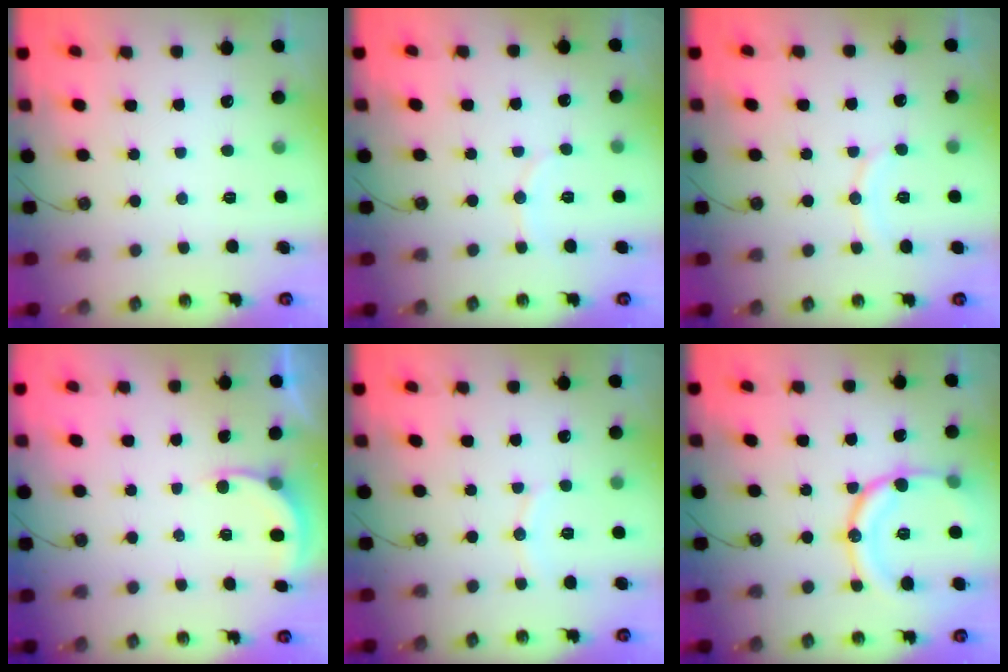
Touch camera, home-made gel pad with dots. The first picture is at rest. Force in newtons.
{"total": 4.6, "press": 4.5, "slide": 1.2}
{"total": 6.3, "press": 6.3, "slide": 0.7}
{"total": 2.9, "press": 2.9, "slide": 0.2}
{"total": 5.8, "press": 5.8, "slide": 0.5}
{"total": 17.5, "press": 17.5, "slide": 1.0}